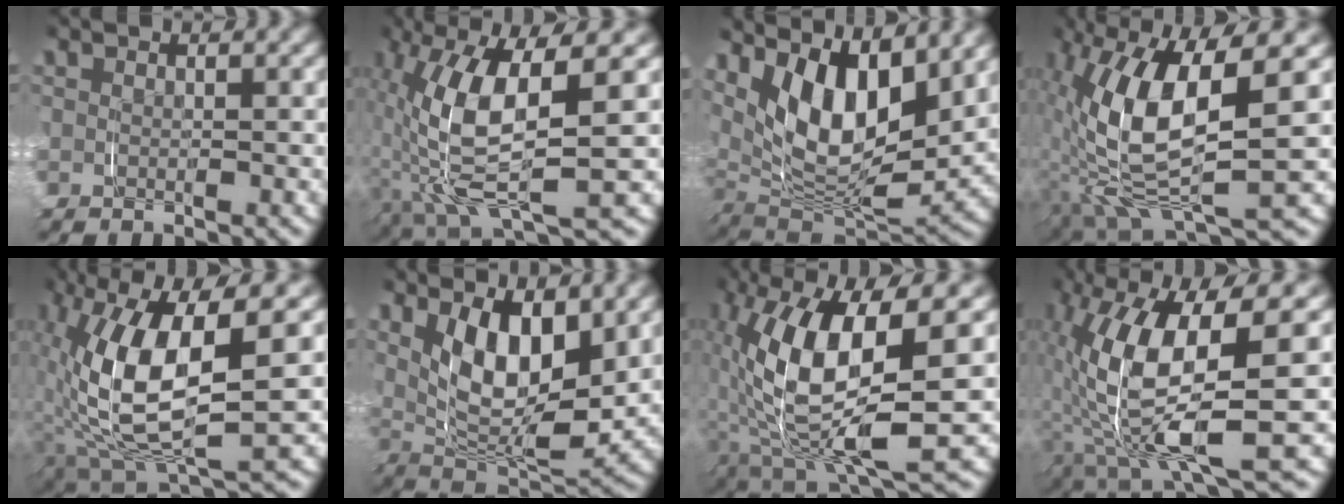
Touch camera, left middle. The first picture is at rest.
{"total": 10.9, "force": [-0.2, 3.9, 10.2], "torque": [-0.209, -0.008, 0.009]}
{"total": 13.3, "force": [3.2, 7.7, 10.3], "torque": [-0.204, -0.009, 0.053]}
{"total": 13.2, "force": [-0.5, 6.0, 11.8], "torque": [-0.233, -0.022, 0.009]}
{"total": 11.9, "force": [0.1, 5.1, 10.7], "torque": [-0.219, -0.020, 0.020]}
{"total": 9.7, "force": [2.3, 4.6, 8.3], "torque": [-0.154, -0.014, 0.039]}
{"total": 13.9, "force": [-0.2, 6.1, 12.5], "torque": [-0.245, -0.014, 0.012]}
{"total": 12.5, "force": [-0.4, 4.8, 11.5], "torque": [-0.216, -0.012, 0.004]}